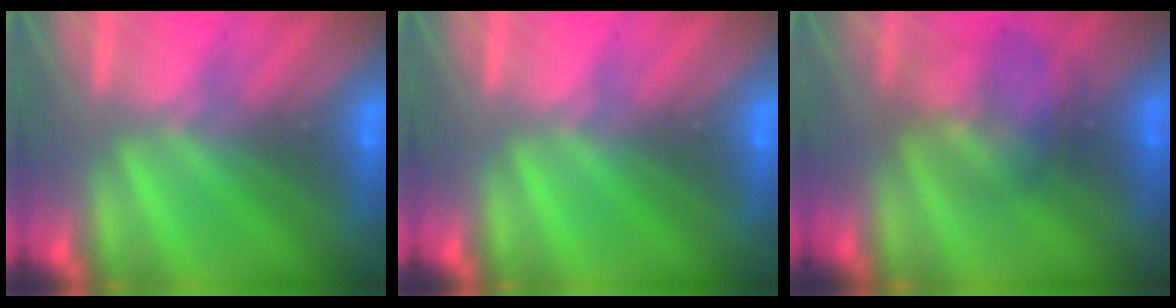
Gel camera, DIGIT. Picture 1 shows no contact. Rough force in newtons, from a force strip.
{"total": 0.0}
{"total": 2.3}